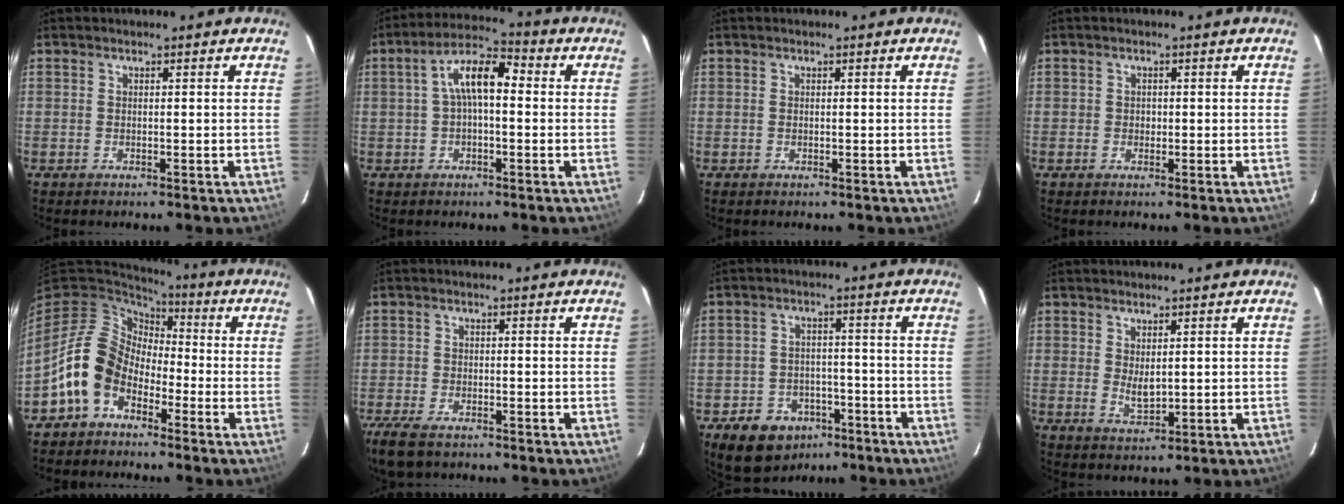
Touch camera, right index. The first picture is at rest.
{"total": 8.2, "force": [0.6, 3.4, 7.5], "torque": [-0.142, 0.029, 0.007]}
{"total": 0.0}
{"total": 1.1, "force": [-0.2, 1.1, 0.2], "torque": [-0.001, 0.001, -0.003]}
{"total": 11.8, "force": [-5.3, 8.6, 6.0], "torque": [-0.124, 0.024, -0.110]}
{"total": 7.0, "force": [-5.2, 2.6, 3.8], "torque": [-0.106, -0.026, -0.103]}
{"total": 11.6, "force": [-7.2, 8.1, 4.2], "torque": [-0.109, 0.019, -0.088]}
{"total": 3.2, "force": [0.8, 1.6, 2.7], "torque": [-0.046, -0.007, 0.017]}